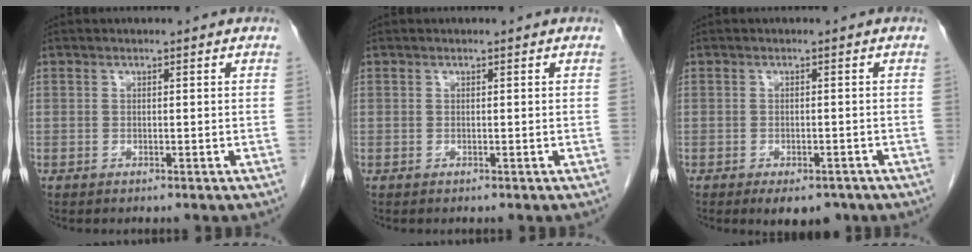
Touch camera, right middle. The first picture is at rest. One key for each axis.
{"total": 0.0}
{"total": 5.3, "fx": -3.8, "fy": 2.4, "fz": 2.8, "tx": -0.031, "ty": -0.003, "tz": -0.049}